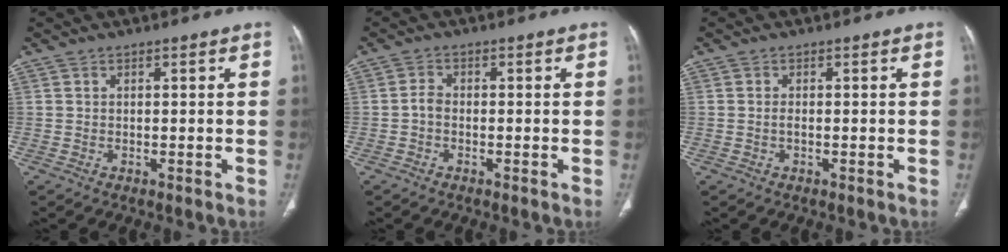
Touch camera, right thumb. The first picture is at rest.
{"total": 1.8, "force": [-0.6, 1.1, 1.2], "torque": [-0.022, 0.005, -0.017]}
{"total": 0.6, "force": [-0.2, 0.2, 0.6], "torque": [-0.011, 0.000, -0.003]}